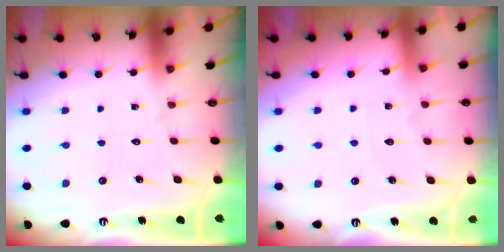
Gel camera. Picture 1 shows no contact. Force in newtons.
{"total": 3.1, "press": 3.1, "slide": 0.5}